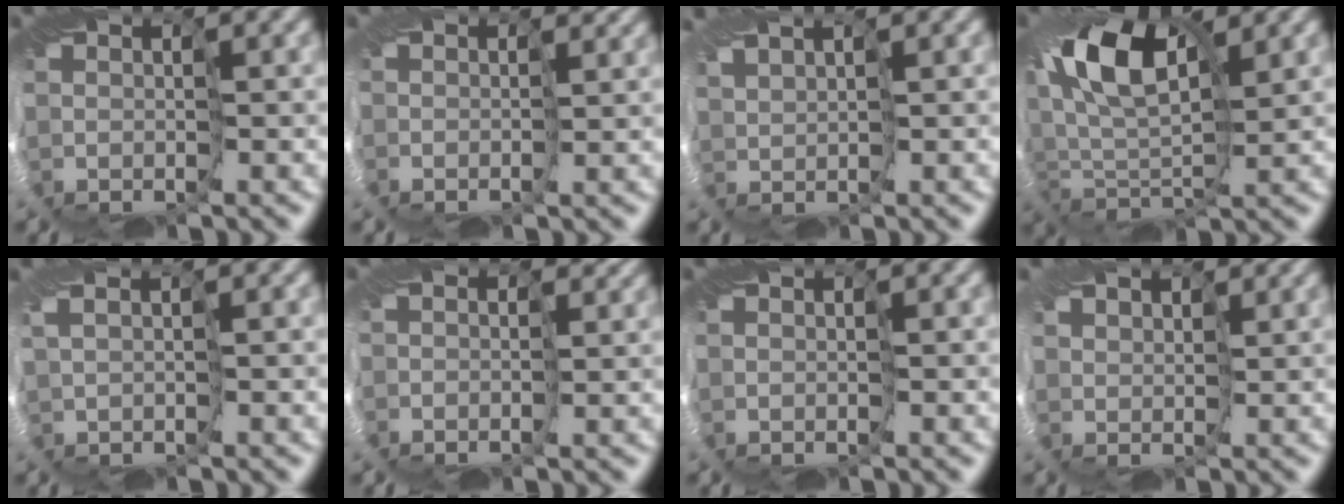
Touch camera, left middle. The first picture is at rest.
{"total": 2.1, "force": [1.8, 0.9, 0.4], "torque": [-0.009, 0.003, 0.025]}
{"total": 2.1, "force": [1.5, 0.6, 1.3], "torque": [-0.036, 0.009, 0.030]}
{"total": 8.5, "force": [1.3, 4.6, 7.0], "torque": [-0.142, 0.010, 0.008]}
{"total": 1.1, "force": [0.1, 0.2, 1.1], "torque": [-0.028, 0.003, 0.005]}
{"total": 2.5, "force": [1.4, 1.9, 0.9], "torque": [-0.023, 0.008, 0.022]}
{"total": 0.0}
{"total": 2.7, "force": [2.3, 1.3, 0.8], "torque": [-0.023, 0.004, 0.031]}